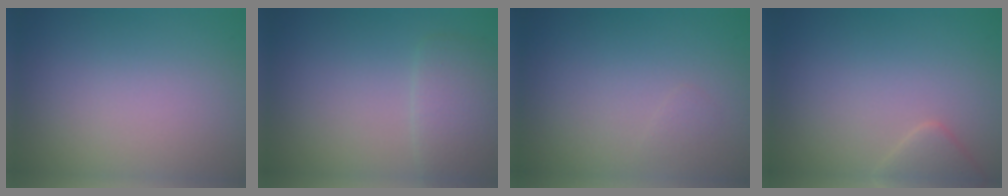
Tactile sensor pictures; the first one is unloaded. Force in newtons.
{"total": 3.0, "press": 3.0, "slide": 0.1}
{"total": 0.5, "press": 0.5, "slide": 0.0}
{"total": 1.8, "press": 1.8, "slide": 0.2}